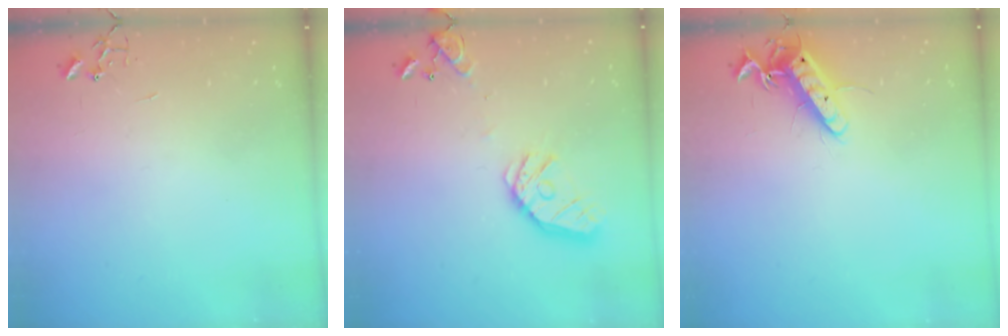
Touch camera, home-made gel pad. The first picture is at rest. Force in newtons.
{"total": 15.8, "press": 15.5, "slide": 2.5}
{"total": 12.4, "press": 12.4, "slide": 1.1}